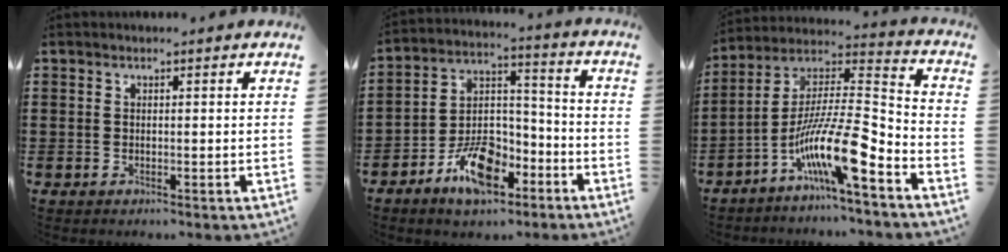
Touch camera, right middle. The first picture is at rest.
{"total": 10.7, "force": [-6.8, 4.7, 6.7], "torque": [-0.131, 0.018, -0.124]}
{"total": 12.5, "force": [-7.7, 1.3, 9.8], "torque": [-0.203, -0.016, -0.156]}